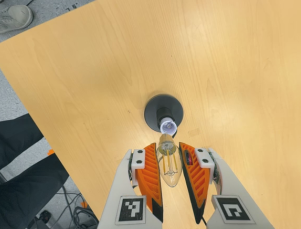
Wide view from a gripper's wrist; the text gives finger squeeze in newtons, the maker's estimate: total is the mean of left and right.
{"total": 10.8, "left": 10.1, "right": 11.5}